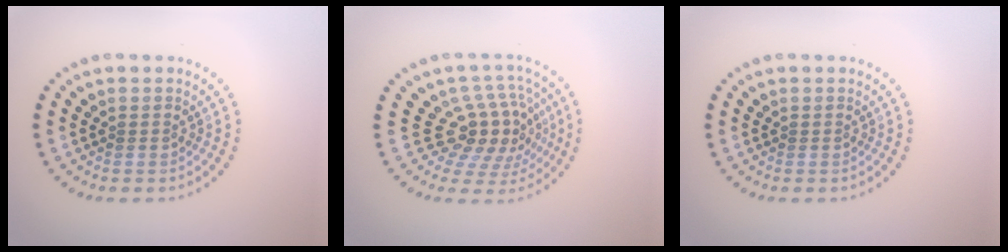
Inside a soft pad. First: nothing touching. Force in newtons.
{"total": 4.8, "press": 3.9, "slide": 2.8}
{"total": 0.0}